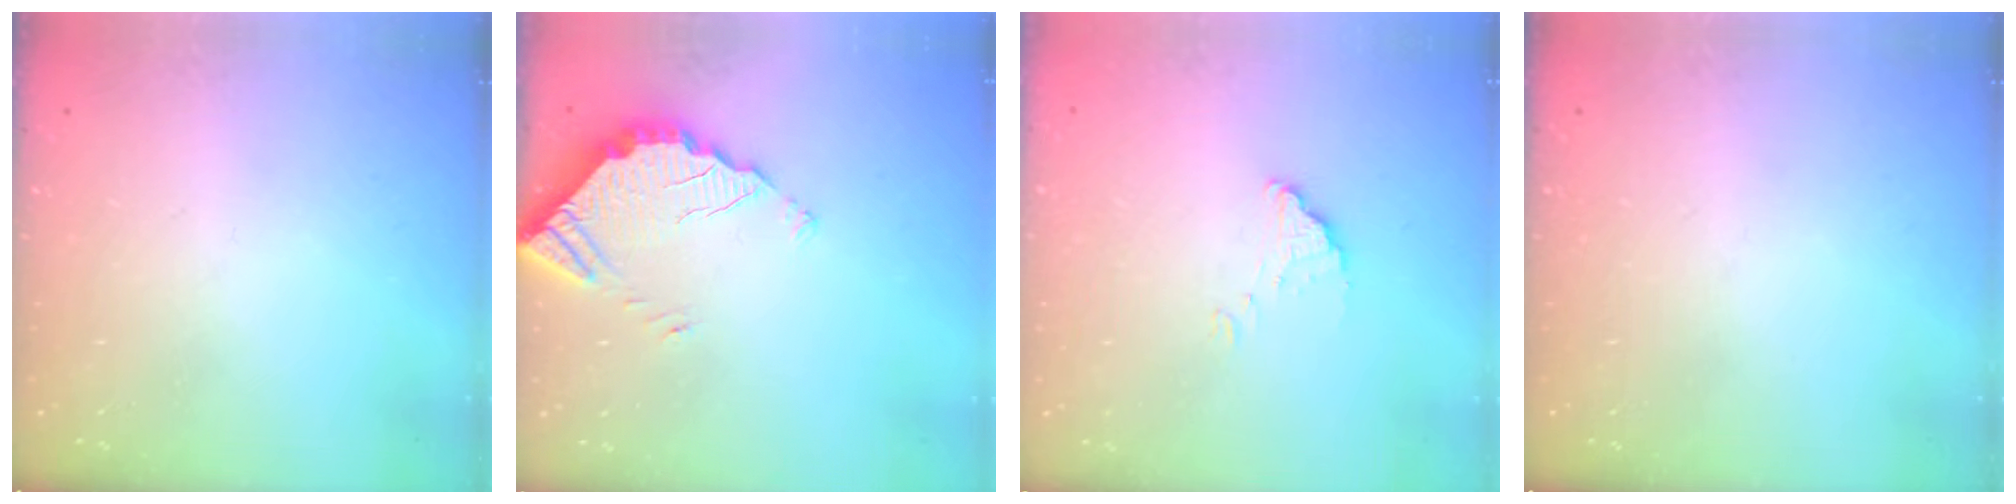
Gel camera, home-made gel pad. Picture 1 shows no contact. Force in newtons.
{"total": 3.6, "press": 3.6, "slide": 0.2}
{"total": 1.5, "press": 1.5, "slide": 0.1}
{"total": 0.0}